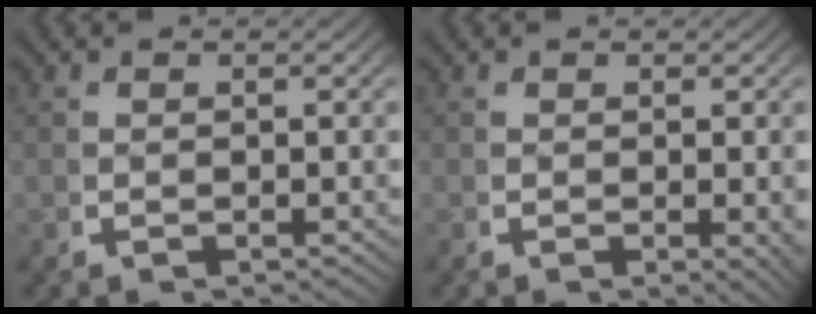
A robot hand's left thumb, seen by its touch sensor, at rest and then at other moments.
{"total": 1.6, "force": [0.0, 0.3, 1.6], "torque": [-0.026, -0.005, 0.003]}